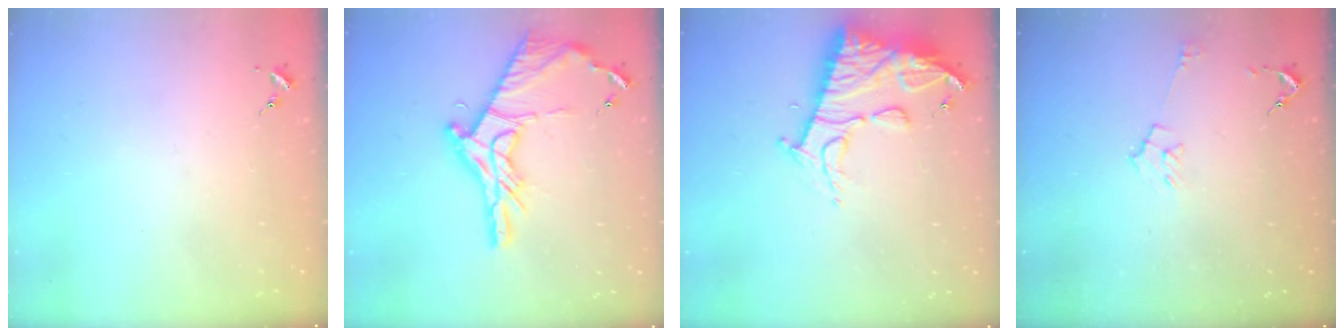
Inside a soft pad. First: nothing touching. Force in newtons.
{"total": 19.9, "press": 19.8, "slide": 1.4}
{"total": 15.1, "press": 15.0, "slide": 1.6}
{"total": 6.5, "press": 6.5, "slide": 0.8}